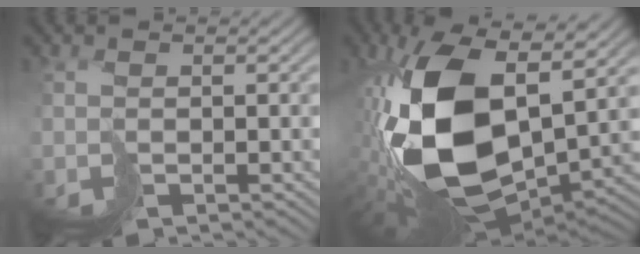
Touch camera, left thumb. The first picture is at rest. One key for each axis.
{"total": 16.8, "fx": 2.3, "fy": 10.3, "fz": 13.1, "tx": -0.300, "ty": -0.020, "tz": 0.043}